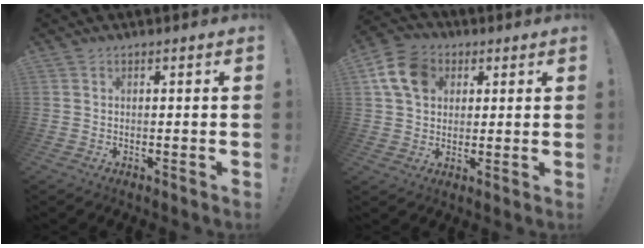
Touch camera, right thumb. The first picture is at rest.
{"total": 11.3, "force": [3.6, 8.1, 6.9], "torque": [-0.121, 0.006, 0.074]}